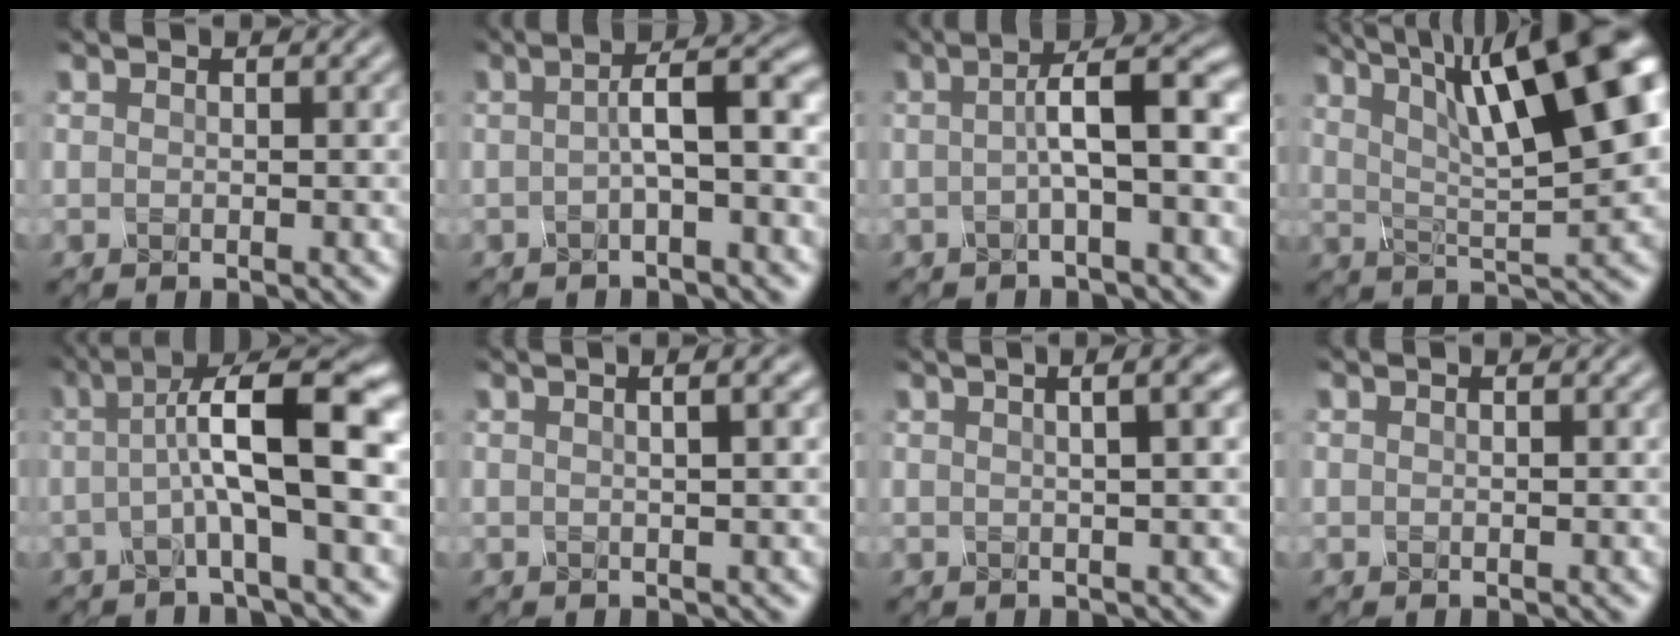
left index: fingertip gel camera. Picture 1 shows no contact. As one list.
[{"total": 4.1, "force": [-0.5, 0.9, 3.9], "torque": [-0.066, 0.011, -0.011]}, {"total": 5.2, "force": [-0.2, 1.1, 5.1], "torque": [-0.082, 0.012, -0.007]}, {"total": 14.8, "force": [5.8, 4.6, 12.8], "torque": [-0.176, 0.026, 0.085]}, {"total": 8.8, "force": [0.2, 2.1, 8.5], "torque": [-0.127, 0.018, -0.006]}, {"total": 5.8, "force": [2.4, 2.8, 4.5], "torque": [-0.020, 0.041, -0.003]}, {"total": 7.7, "force": [3.2, 3.7, 5.9], "torque": [-0.023, 0.052, 0.002]}, {"total": 0.0}]